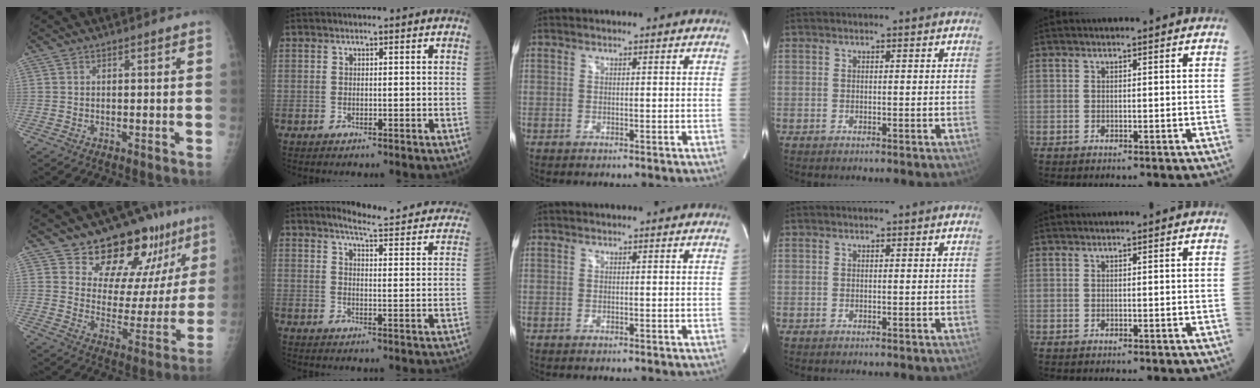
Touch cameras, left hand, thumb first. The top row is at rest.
{"thumb": {"total": 17.0, "force": [12.2, 8.2, 8.6], "torque": [-0.058, -0.080, 0.175]}, "index": {"total": 18.1, "force": [16.6, 1.9, 6.9], "torque": [-0.077, -0.059, 0.181]}}